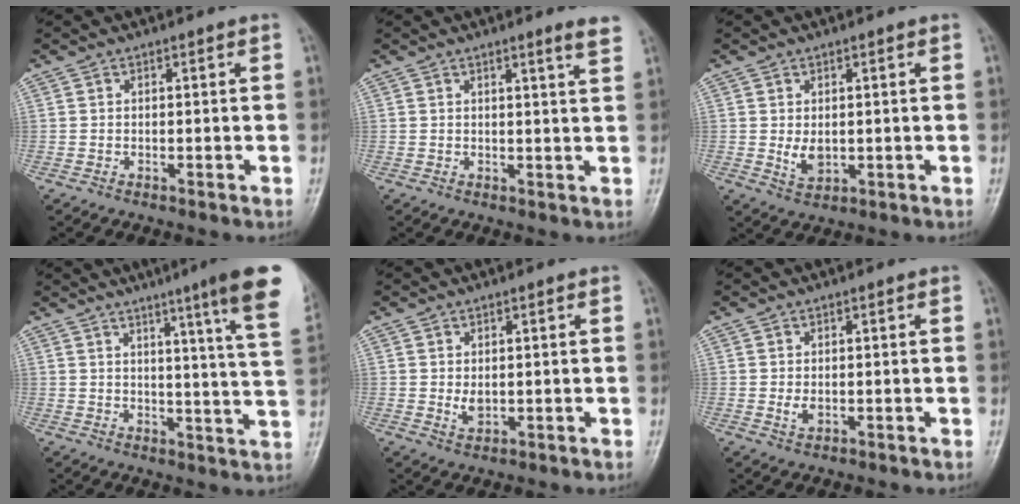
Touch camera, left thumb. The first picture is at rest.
{"total": 3.6, "force": [2.5, -0.1, 2.6], "torque": [-0.034, -0.015, 0.034]}
{"total": 3.7, "force": [0.2, 2.4, 2.8], "torque": [-0.040, -0.010, 0.012]}
{"total": 15.9, "force": [9.3, -0.1, 12.9], "torque": [-0.160, -0.050, 0.102]}
{"total": 2.6, "force": [0.4, 1.6, 2.0], "torque": [-0.028, -0.008, 0.012]}
{"total": 2.0, "force": [0.1, 1.2, 1.6], "torque": [-0.026, -0.005, 0.004]}